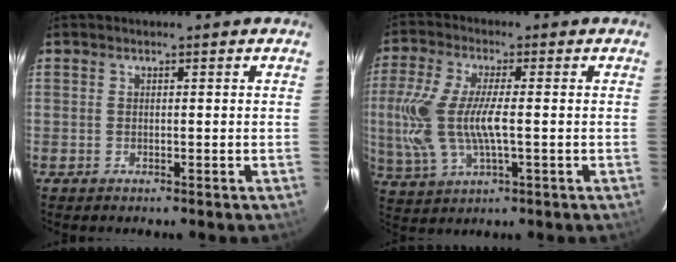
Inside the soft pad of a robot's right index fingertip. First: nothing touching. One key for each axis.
{"total": 12.9, "fx": -1.0, "fy": 4.6, "fz": 11.9, "tx": -0.256, "ty": -0.006, "tz": -0.013}